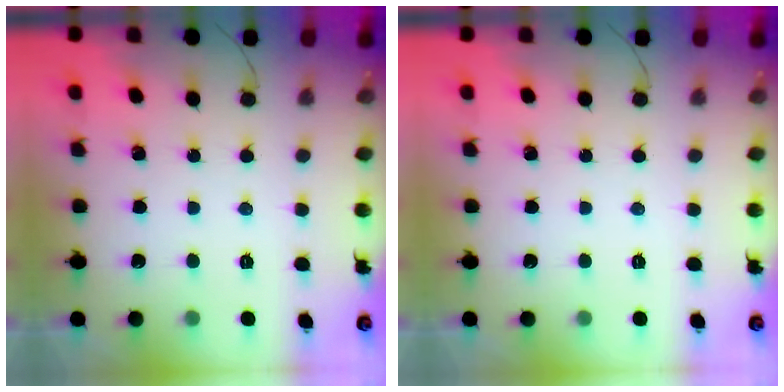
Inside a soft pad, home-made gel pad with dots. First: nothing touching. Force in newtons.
{"total": 0.0}